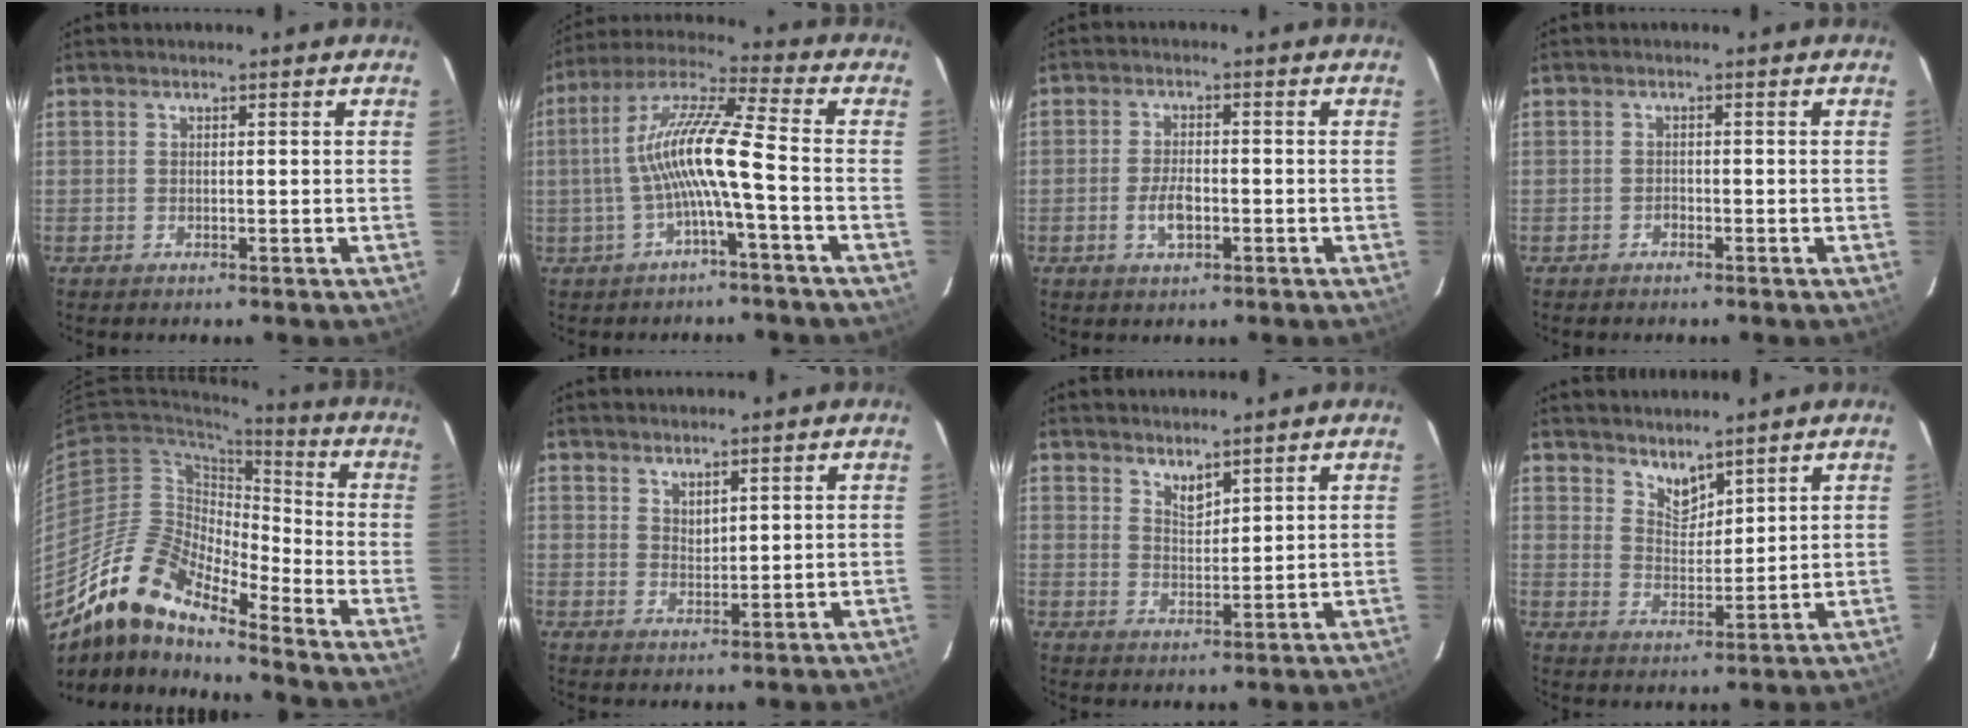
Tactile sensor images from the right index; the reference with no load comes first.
{"total": 11.6, "force": [-2.4, 0.3, 11.4], "torque": [-0.229, 0.017, -0.044]}
{"total": 4.4, "force": [-1.7, 2.0, 3.6], "torque": [-0.072, 0.001, -0.031]}
{"total": 1.1, "force": [-1.0, 0.4, 0.1], "torque": [-0.007, 0.004, -0.017]}
{"total": 15.9, "force": [-12.9, 3.9, 8.4], "torque": [-0.140, -0.013, -0.257]}
{"total": 2.4, "force": [1.9, 1.1, 1.1], "torque": [-0.016, -0.001, 0.035]}
{"total": 3.3, "force": [2.8, 0.9, 1.4], "torque": [-0.020, -0.001, 0.050]}
{"total": 4.8, "force": [4.2, 1.8, 1.4], "torque": [-0.017, -0.004, 0.077]}